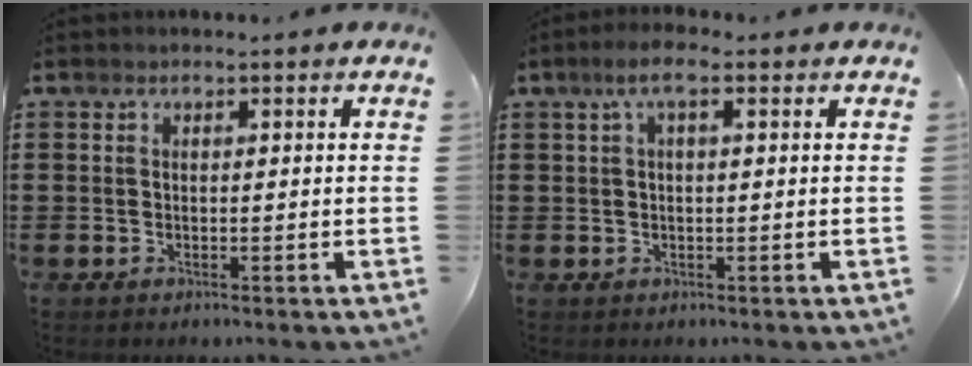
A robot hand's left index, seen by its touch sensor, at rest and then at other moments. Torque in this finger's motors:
{"motor_torque": [0.41, 0.36, 0.32, 0.08]}